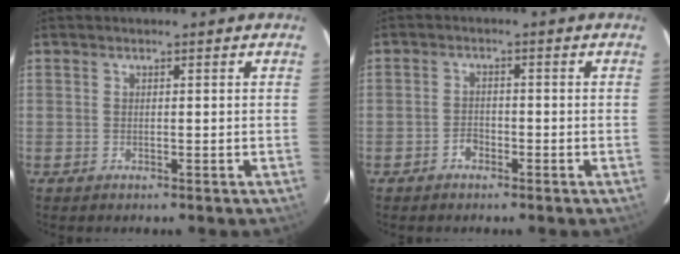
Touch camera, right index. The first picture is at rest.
{"total": 2.1, "force": [-1.5, 1.3, 0.7], "torque": [-0.014, 0.007, -0.025]}